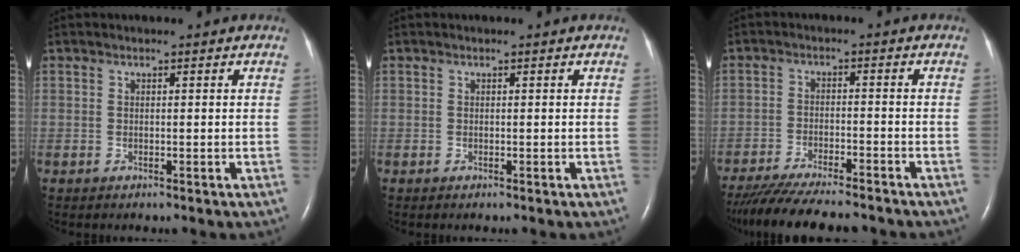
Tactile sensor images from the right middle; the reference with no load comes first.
{"total": 0.0}
{"total": 14.6, "force": [-12.9, 1.8, 6.7], "torque": [-0.117, -0.027, -0.193]}